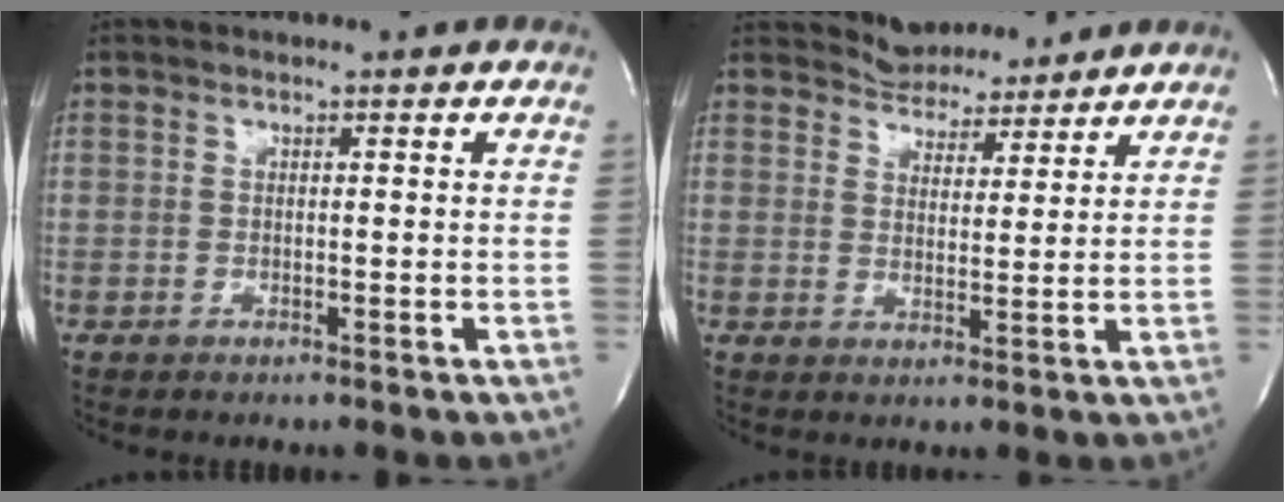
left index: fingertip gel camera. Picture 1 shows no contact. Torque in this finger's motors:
{"motor_torque": [-1.78, 0.35, -0.77, -0.21]}